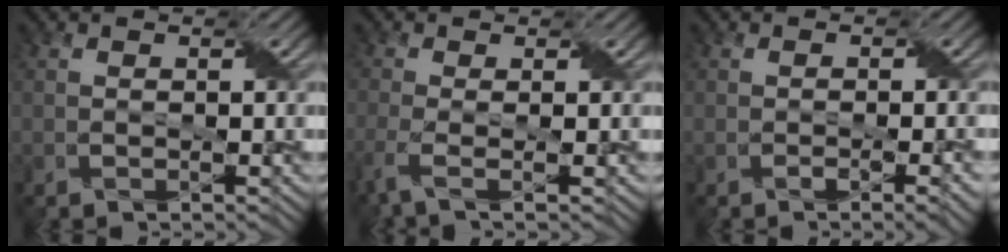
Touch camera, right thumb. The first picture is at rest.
{"total": 3.4, "force": [-1.4, 0.9, 3.0], "torque": [-0.062, -0.005, -0.039]}
{"total": 3.0, "force": [-1.0, 0.8, 2.7], "torque": [-0.035, -0.004, -0.015]}